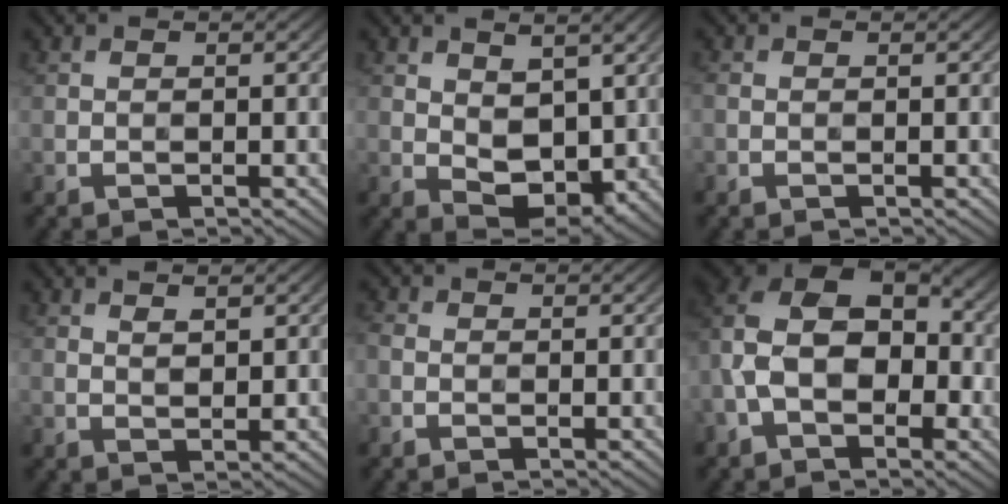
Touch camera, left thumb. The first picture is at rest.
{"total": 5.8, "force": [1.5, 3.7, 4.3], "torque": [-0.082, -0.010, 0.028]}
{"total": 0.7, "force": [-0.3, 0.5, 0.4], "torque": [-0.015, 0.001, -0.007]}
{"total": 1.7, "force": [1.2, 0.5, 1.1], "torque": [-0.021, -0.007, 0.026]}
{"total": 1.3, "force": [-0.5, 1.0, 0.7], "torque": [-0.019, 0.001, -0.012]}
{"total": 10.3, "force": [-1.7, 7.1, 7.2], "torque": [-0.127, 0.005, -0.039]}